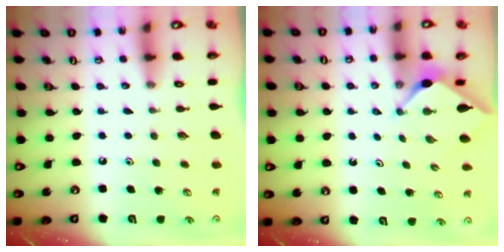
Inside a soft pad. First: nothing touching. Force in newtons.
{"total": 3.0, "press": 2.9, "slide": 0.3}